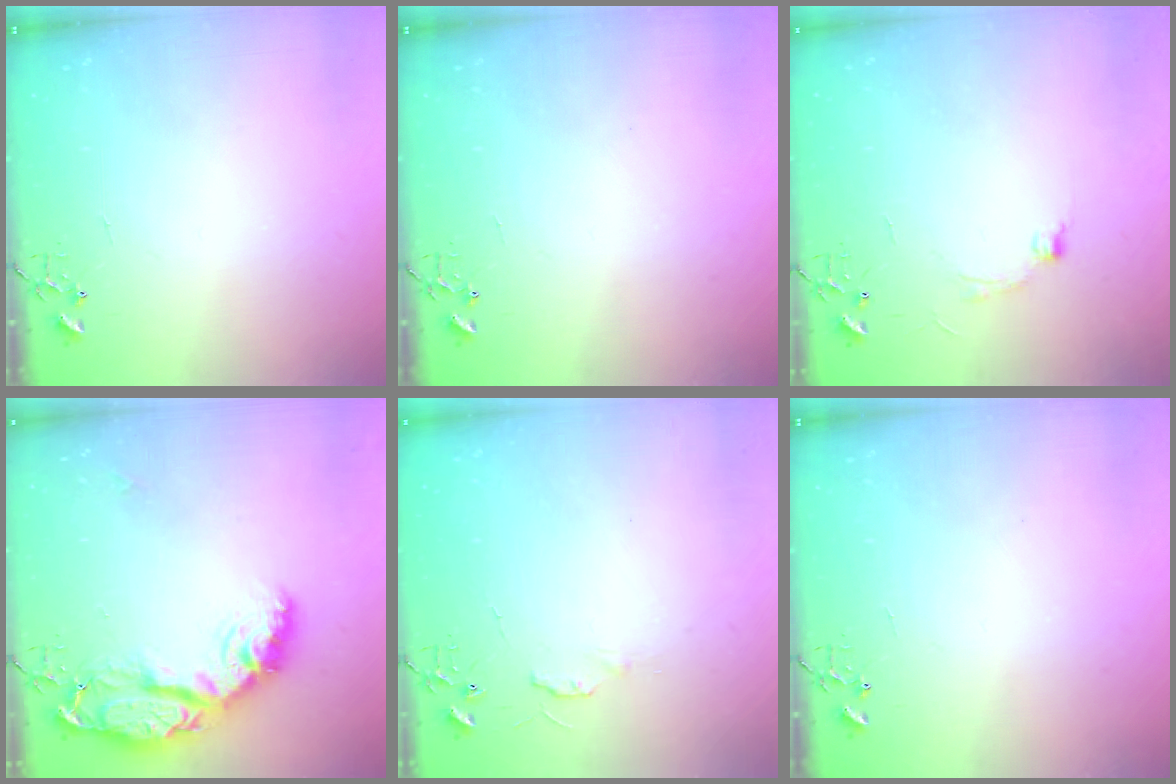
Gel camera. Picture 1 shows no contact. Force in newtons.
{"total": 0.0}
{"total": 7.2, "press": 7.2, "slide": 0.8}
{"total": 19.0, "press": 19.0, "slide": 1.8}
{"total": 4.7, "press": 4.6, "slide": 0.7}
{"total": 0.0}